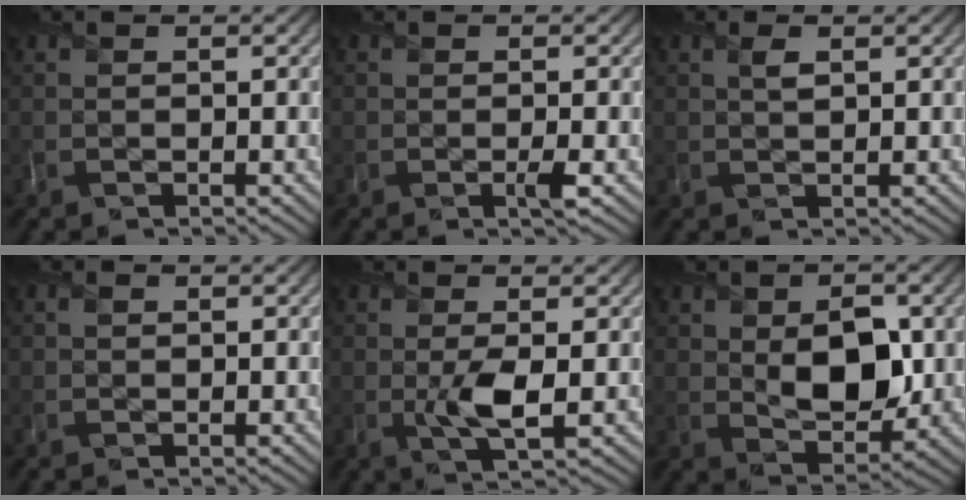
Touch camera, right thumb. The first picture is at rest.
{"total": 1.2, "force": [-0.3, 0.0, 1.1], "torque": [-0.020, -0.002, -0.009]}
{"total": 1.2, "force": [0.7, 0.4, 0.9], "torque": [-0.020, 0.000, 0.013]}
{"total": 0.6, "force": [0.3, 0.5, 0.3], "torque": [-0.004, -0.001, 0.002]}
{"total": 3.5, "force": [-0.1, 1.0, 3.4], "torque": [-0.072, -0.004, -0.002]}
{"total": 7.9, "force": [0.6, 4.8, 6.2], "torque": [-0.105, -0.006, 0.011]}